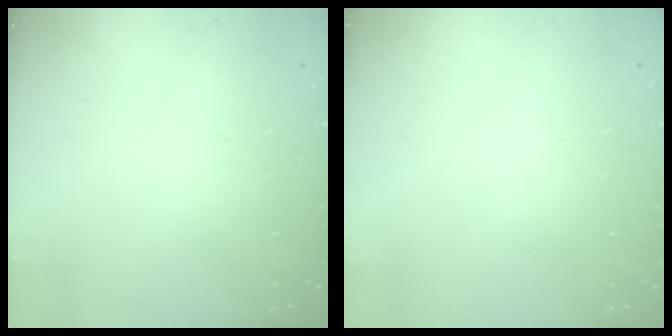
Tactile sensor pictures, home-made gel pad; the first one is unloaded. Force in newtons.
{"total": 0.0}